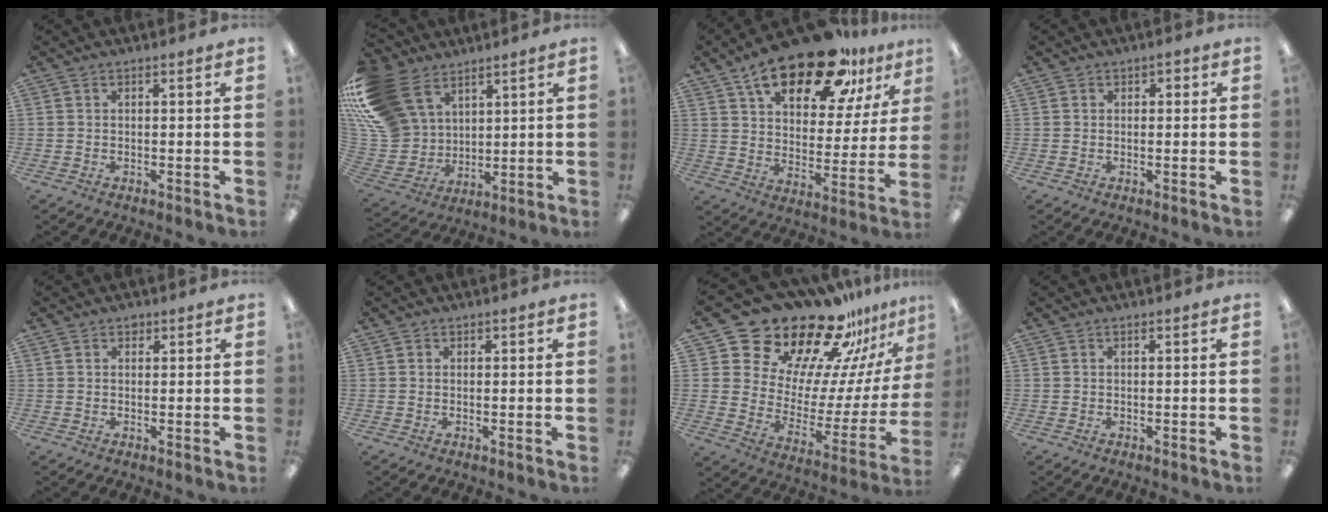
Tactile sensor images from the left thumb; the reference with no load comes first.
{"total": 20.3, "force": [10.6, 14.4, 9.7], "torque": [-0.230, -0.046, 0.207]}
{"total": 23.8, "force": [15.4, 10.2, 15.0], "torque": [-0.239, -0.078, 0.256]}
{"total": 1.5, "force": [0.3, 1.4, 0.6], "torque": [-0.011, 0.006, 0.004]}
{"total": 1.8, "force": [0.9, 1.4, 0.7], "torque": [-0.008, 0.000, 0.015]}
{"total": 0.7, "force": [0.3, 0.6, 0.1], "torque": [-0.001, 0.003, 0.005]}
{"total": 25.3, "force": [21.2, 10.8, 8.5], "torque": [-0.136, -0.175, 0.379]}
{"total": 0.0}